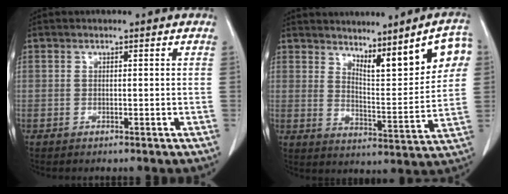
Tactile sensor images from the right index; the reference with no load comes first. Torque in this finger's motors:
{"motor_torque": [0.89, 0.88, 0.17, 0.05]}